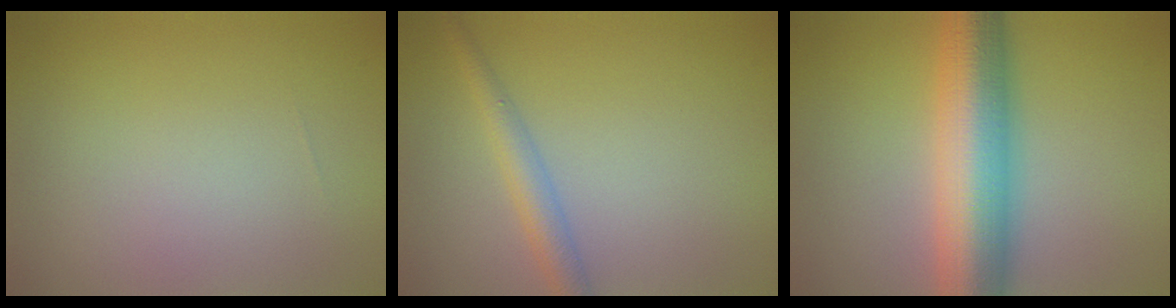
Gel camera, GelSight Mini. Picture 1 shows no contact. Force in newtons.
{"total": 2.6, "press": 2.6, "slide": 0.1}
{"total": 9.9, "press": 9.9, "slide": 0.2}